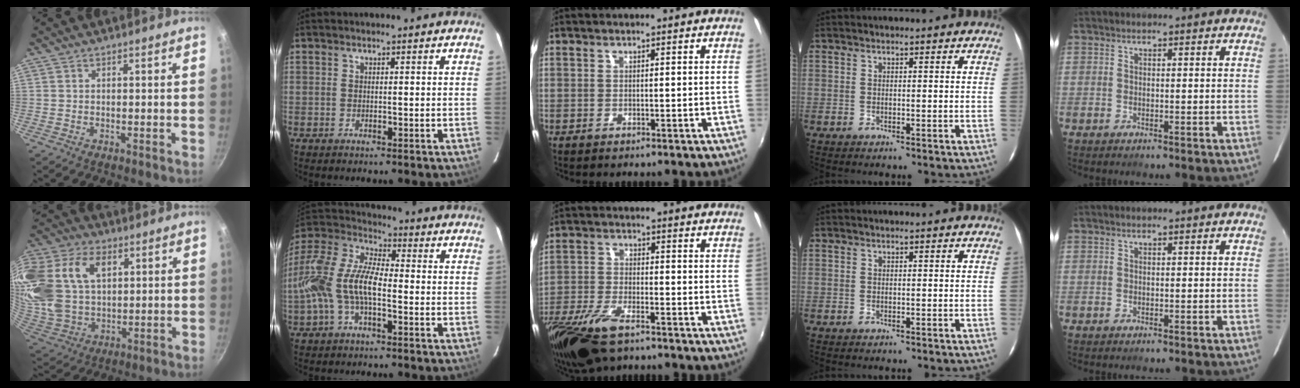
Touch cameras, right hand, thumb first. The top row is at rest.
{"thumb": {"total": 26.7, "force": [8.9, 18.0, 17.6], "torque": [-0.397, 0.023, 0.173]}, "index": {"total": 15.5, "force": [-3.5, 7.0, 13.4], "torque": [-0.280, 0.010, -0.075]}, "middle": {"total": 14.6, "force": [-10.0, 5.2, 9.2], "torque": [-0.215, -0.046, -0.193]}}